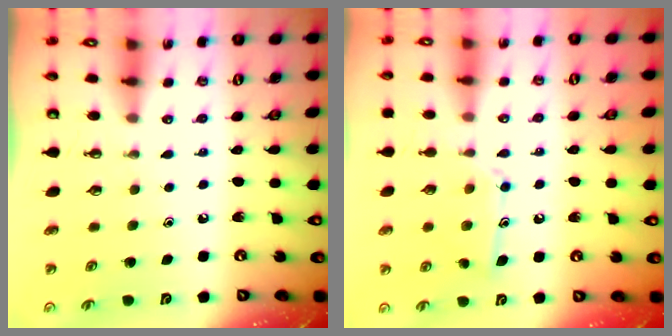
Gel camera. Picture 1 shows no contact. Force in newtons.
{"total": 11.1, "press": 11.1, "slide": 0.4}